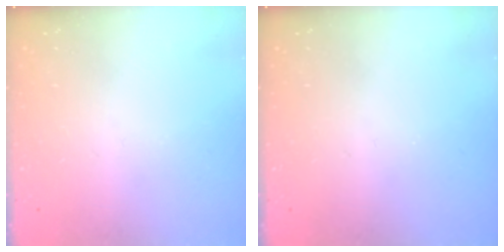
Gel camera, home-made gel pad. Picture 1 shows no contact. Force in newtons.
{"total": 0.0}